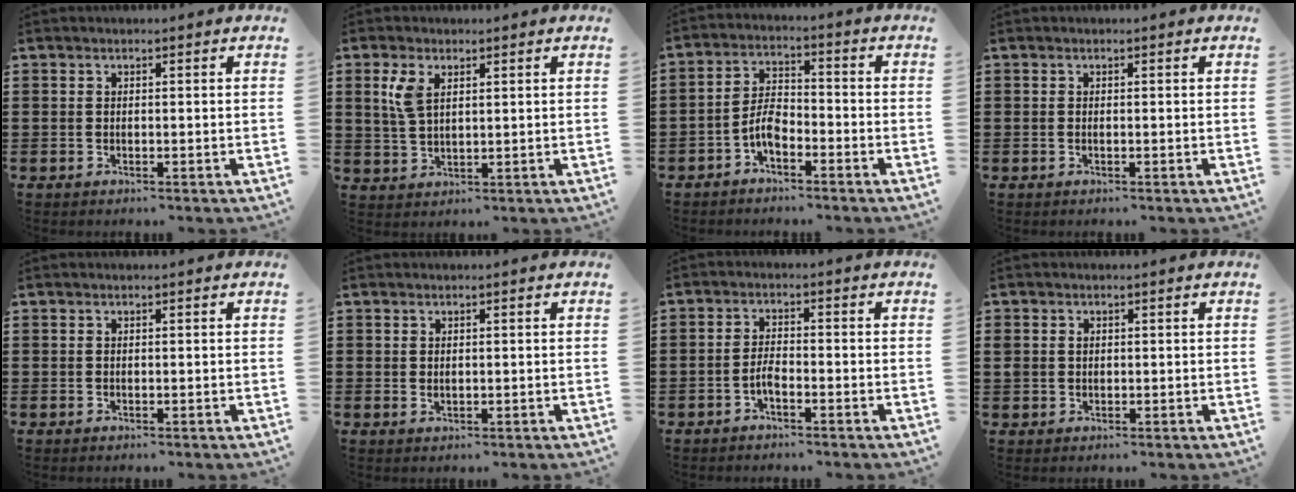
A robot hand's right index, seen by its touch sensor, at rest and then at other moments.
{"total": 4.1, "force": [1.8, 2.0, 3.1], "torque": [-0.068, 0.007, 0.032]}
{"total": 4.7, "force": [-2.5, 2.2, 3.3], "torque": [-0.080, 0.003, -0.054]}
{"total": 0.0}
{"total": 0.0}
{"total": 0.7, "force": [0.3, 0.5, 0.4], "torque": [-0.009, 0.005, 0.005]}
{"total": 2.5, "force": [-1.5, 0.8, 1.8], "torque": [-0.043, 0.002, -0.032]}
{"total": 1.3, "force": [0.3, 1.2, 0.5], "torque": [-0.012, 0.007, 0.006]}